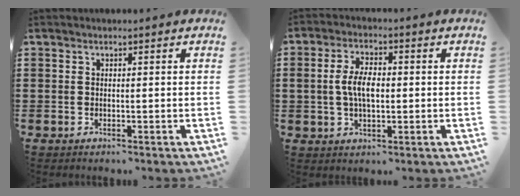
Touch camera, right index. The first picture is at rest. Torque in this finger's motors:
{"motor_torque": [0.36, 0.32, 0.34, 0.17]}